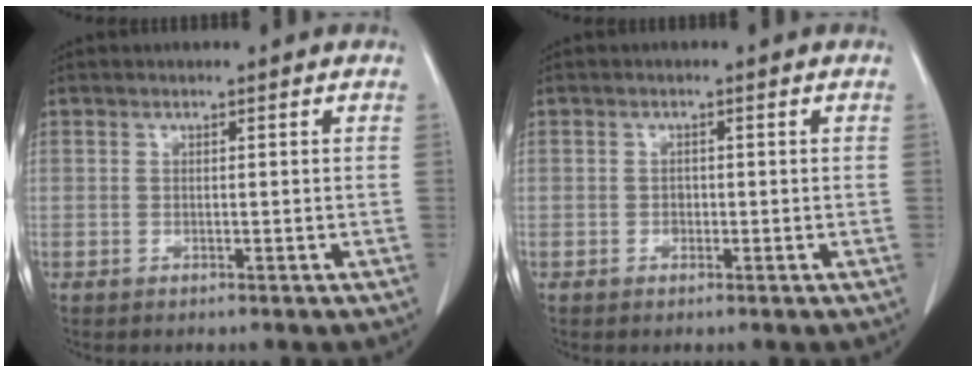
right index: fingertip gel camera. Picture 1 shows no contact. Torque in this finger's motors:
{"motor_torque": [0.00, -0.03, -0.01, 0.00]}